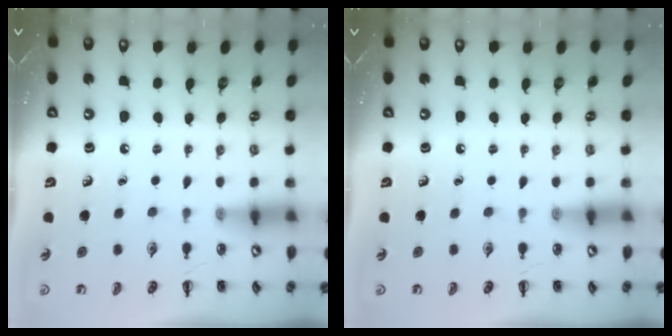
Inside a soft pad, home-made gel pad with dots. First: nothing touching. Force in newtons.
{"total": 0.0}